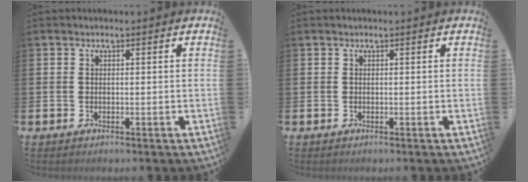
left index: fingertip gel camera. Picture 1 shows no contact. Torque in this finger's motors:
{"motor_torque": [-0.05, 0.00, -0.09, -0.03]}